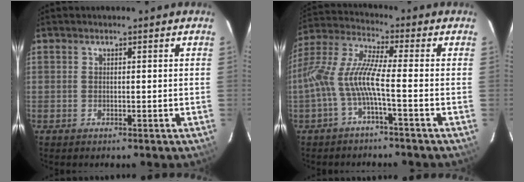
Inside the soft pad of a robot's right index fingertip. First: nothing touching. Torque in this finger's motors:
{"motor_torque": [1.08, -0.54, 0.82, 0.21]}